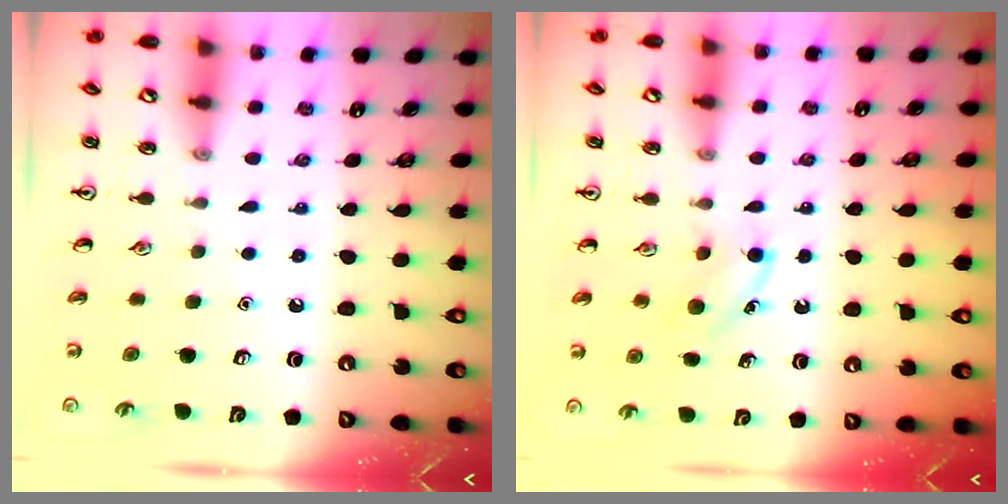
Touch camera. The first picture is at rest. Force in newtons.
{"total": 4.7, "press": 4.5, "slide": 1.6}